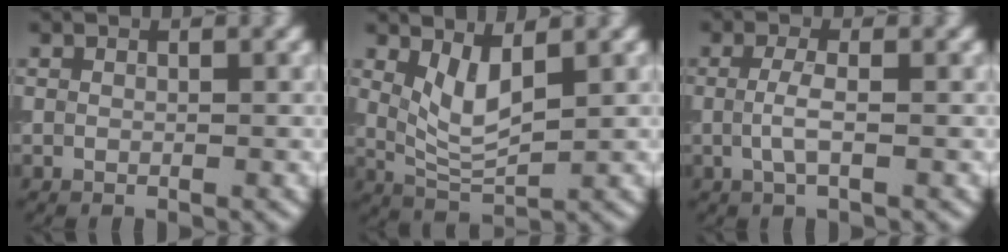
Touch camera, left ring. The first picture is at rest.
{"total": 3.4, "force": [1.4, 1.2, 2.9], "torque": [-0.068, -0.011, 0.033]}
{"total": 2.1, "force": [-0.2, 0.5, 2.0], "torque": [-0.043, -0.002, -0.004]}